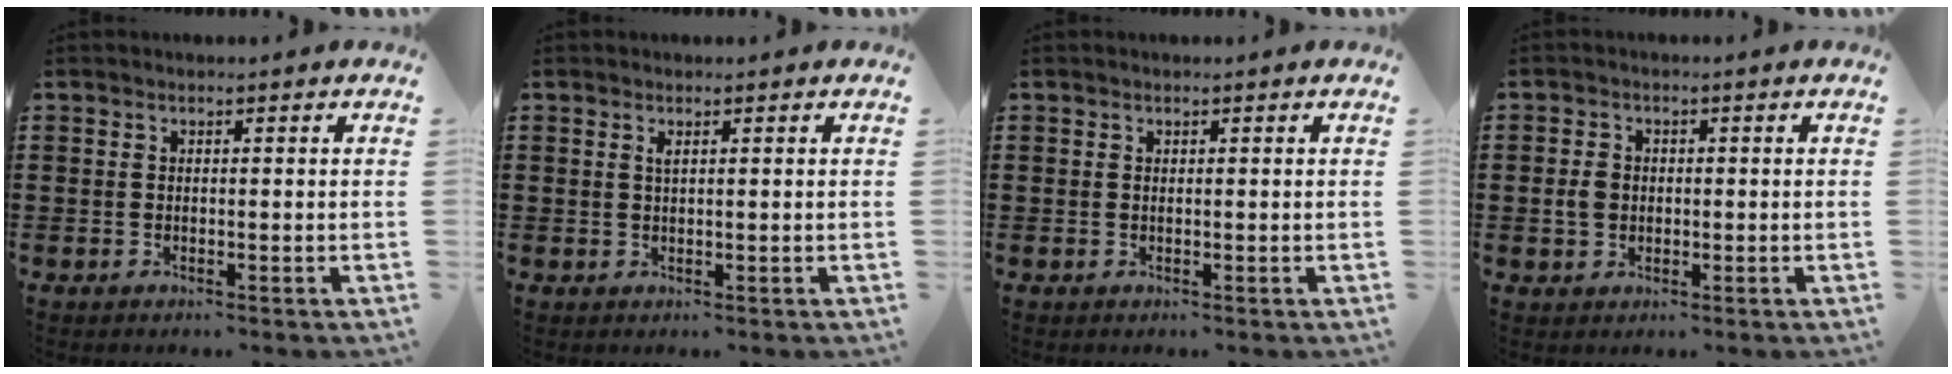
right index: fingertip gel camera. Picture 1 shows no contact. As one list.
[{"total": 0.8, "force": [0.4, 0.2, 0.7], "torque": [-0.015, 0.001, 0.008]}, {"total": 0.0}, {"total": 2.7, "force": [-0.1, 2.1, 1.6], "torque": [-0.036, 0.007, -0.004]}]